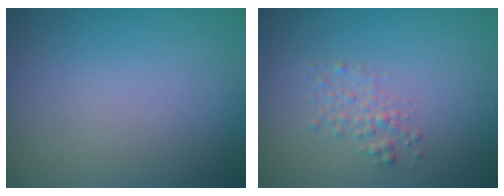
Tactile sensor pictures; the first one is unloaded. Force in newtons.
{"total": 1.5, "press": 1.5, "slide": 0.0}